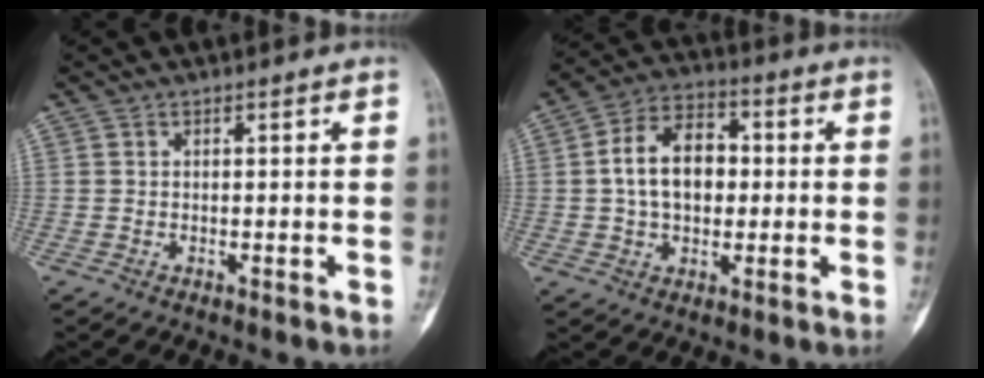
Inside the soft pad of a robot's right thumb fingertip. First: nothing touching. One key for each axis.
{"total": 11.9, "fx": 0.5, "fy": 8.0, "fz": 8.7, "tx": -0.131, "ty": 0.021, "tz": 0.002}